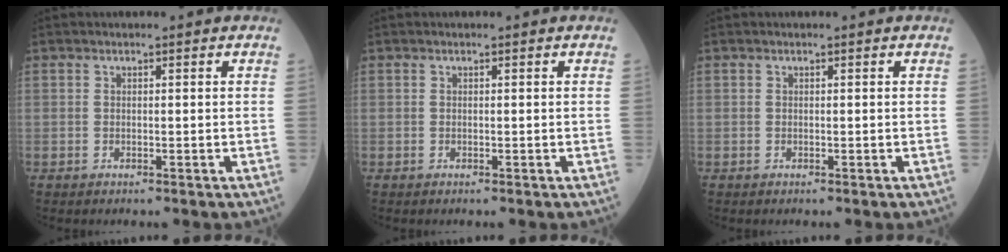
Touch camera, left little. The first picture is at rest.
{"total": 0.0}
{"total": 0.0}